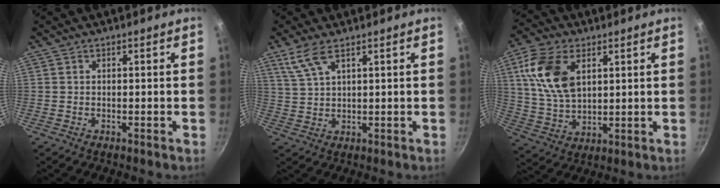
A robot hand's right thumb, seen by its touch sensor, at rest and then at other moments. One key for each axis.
{"total": 5.2, "fx": 3.3, "fy": 1.6, "fz": 3.7, "tx": -0.081, "ty": -0.011, "tz": 0.076}
{"total": 13.8, "fx": 4.6, "fy": 8.3, "fz": 10.1, "tx": -0.181, "ty": -0.014, "tz": 0.093}